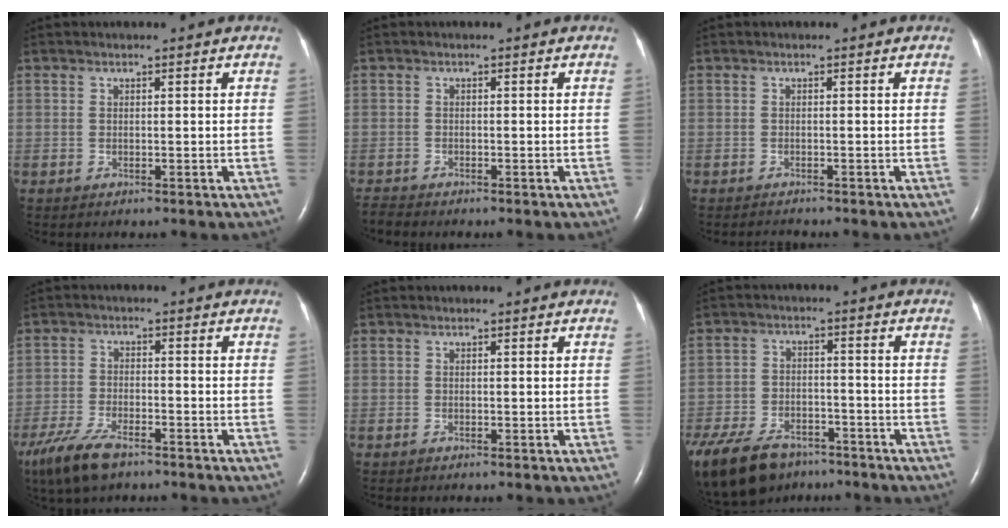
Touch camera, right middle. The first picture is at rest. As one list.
[{"total": 1.5, "force": [-1.5, 0.0, 0.0], "torque": [-0.003, -0.008, -0.028]}, {"total": 0.8, "force": [-0.8, -0.1, -0.1], "torque": [-0.002, -0.006, -0.009]}, {"total": 8.3, "force": [-6.1, 2.6, 5.1], "torque": [-0.111, -0.017, -0.111]}, {"total": 0.0}, {"total": 20.7, "force": [-14.4, 11.1, 9.9], "torque": [-0.289, -0.040, -0.224]}]